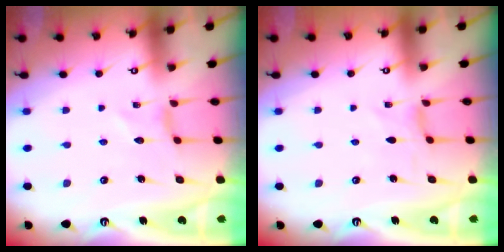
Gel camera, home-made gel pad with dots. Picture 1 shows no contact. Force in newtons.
{"total": 0.0}